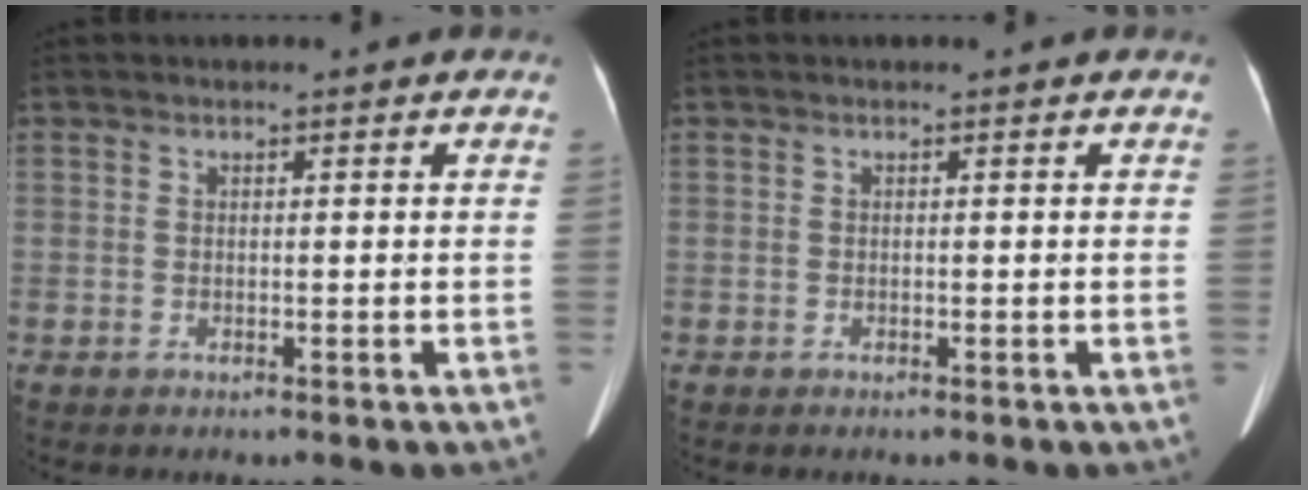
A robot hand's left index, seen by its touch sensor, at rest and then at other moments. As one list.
[{"total": 0.0}]